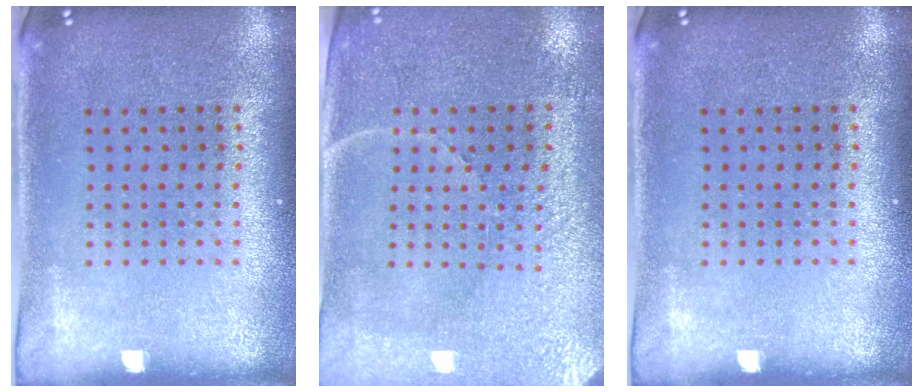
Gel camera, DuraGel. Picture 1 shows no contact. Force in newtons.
{"total": 3.4, "press": 3.1, "slide": 1.4}
{"total": 0.0}